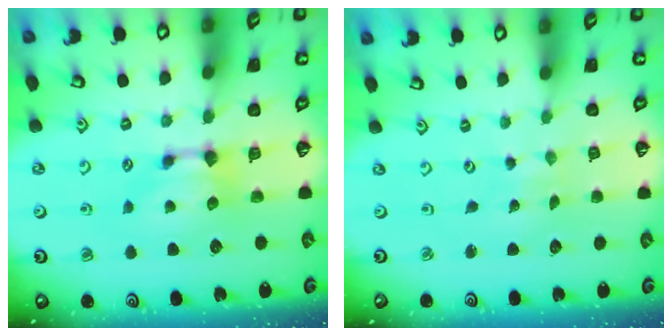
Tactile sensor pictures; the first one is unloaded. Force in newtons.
{"total": 6.7, "press": 6.6, "slide": 0.5}